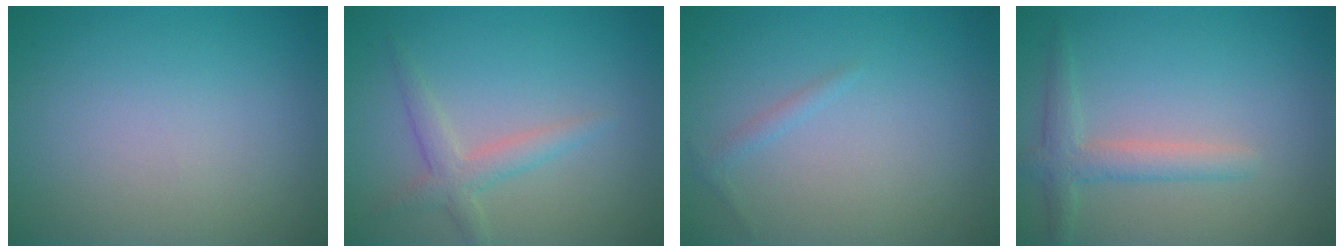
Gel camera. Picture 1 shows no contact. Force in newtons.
{"total": 2.4, "press": 2.4, "slide": 0.1}
{"total": 0.8, "press": 0.8, "slide": 0.0}
{"total": 2.6, "press": 2.6, "slide": 0.2}